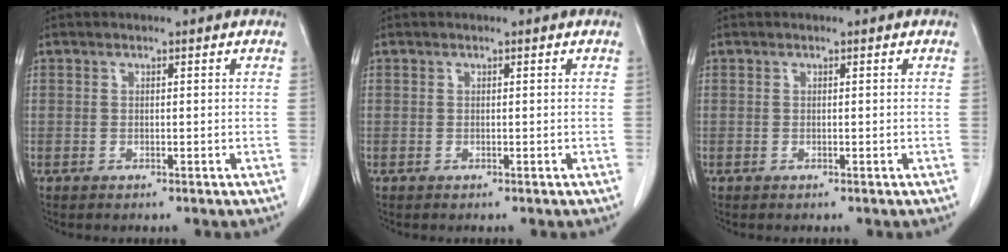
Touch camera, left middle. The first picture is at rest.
{"total": 0.0}
{"total": 0.0}